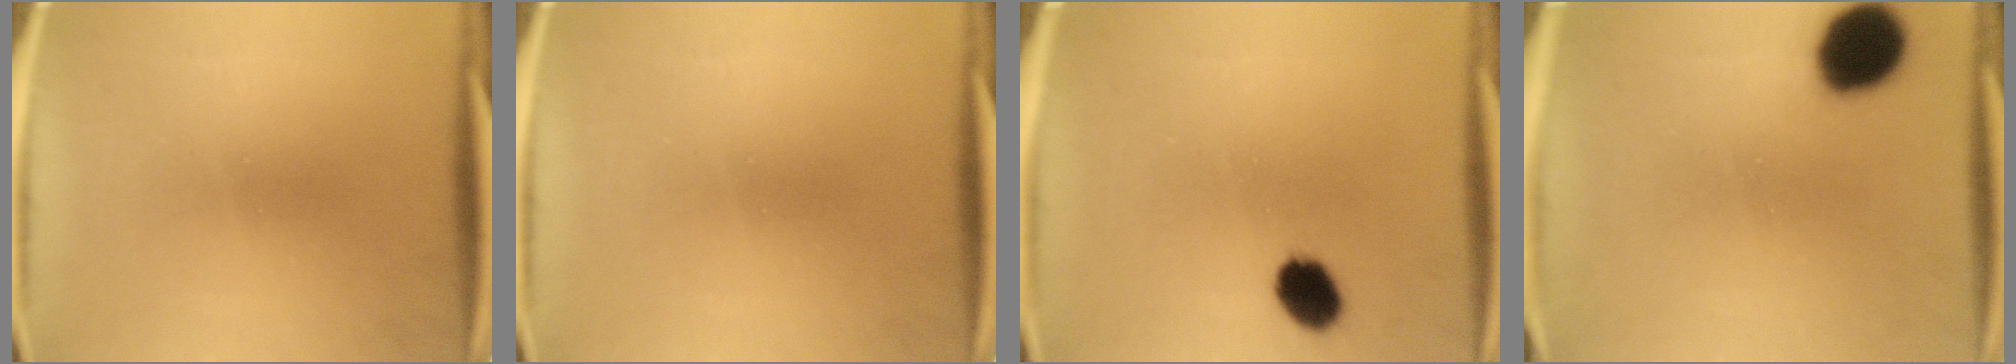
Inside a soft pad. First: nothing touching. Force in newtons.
{"total": 0.0}
{"total": 6.4}
{"total": 13.2}